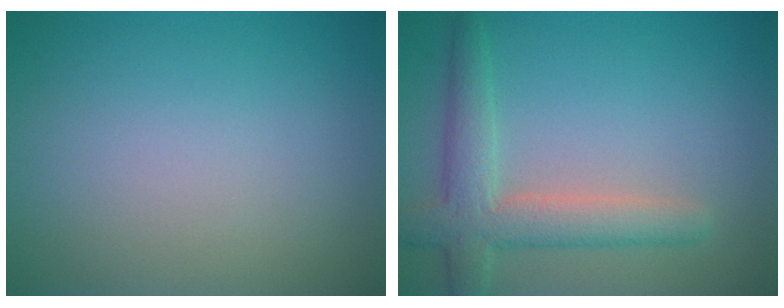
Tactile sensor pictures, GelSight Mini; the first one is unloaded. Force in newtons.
{"total": 4.7, "press": 4.7, "slide": 0.6}